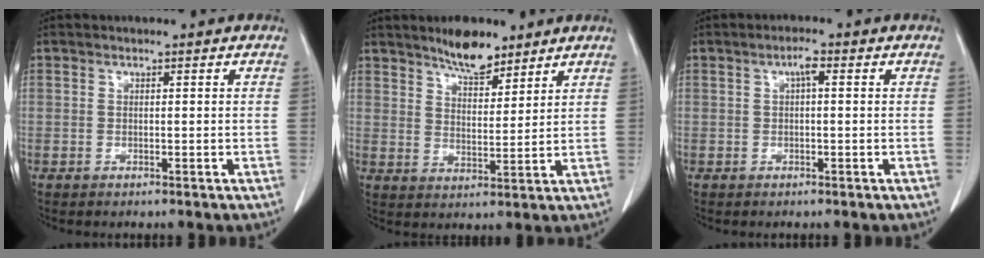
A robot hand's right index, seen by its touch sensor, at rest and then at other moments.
{"total": 6.7, "force": [5.4, 2.2, 3.2], "torque": [-0.055, -0.002, 0.095]}
{"total": 1.9, "force": [0.5, 0.4, 1.8], "torque": [-0.031, 0.005, 0.007]}